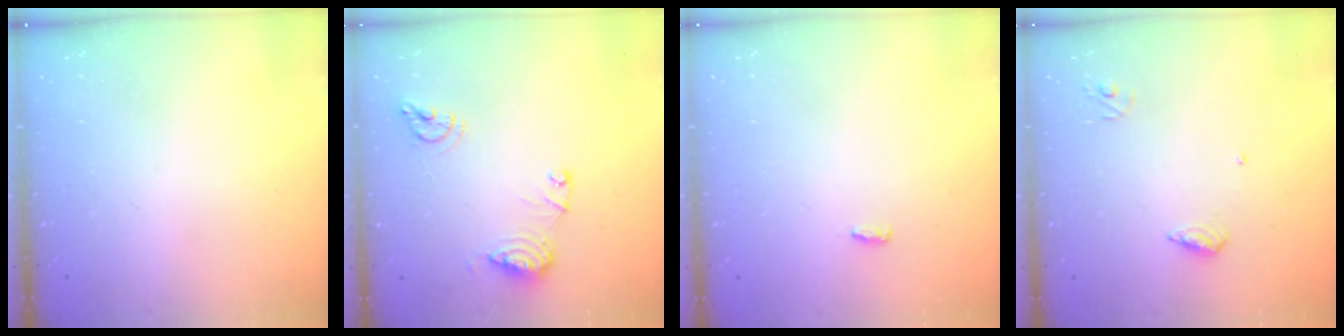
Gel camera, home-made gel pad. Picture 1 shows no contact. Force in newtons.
{"total": 10.5, "press": 10.4, "slide": 1.1}
{"total": 2.9, "press": 2.6, "slide": 1.3}
{"total": 5.3, "press": 5.3, "slide": 0.6}